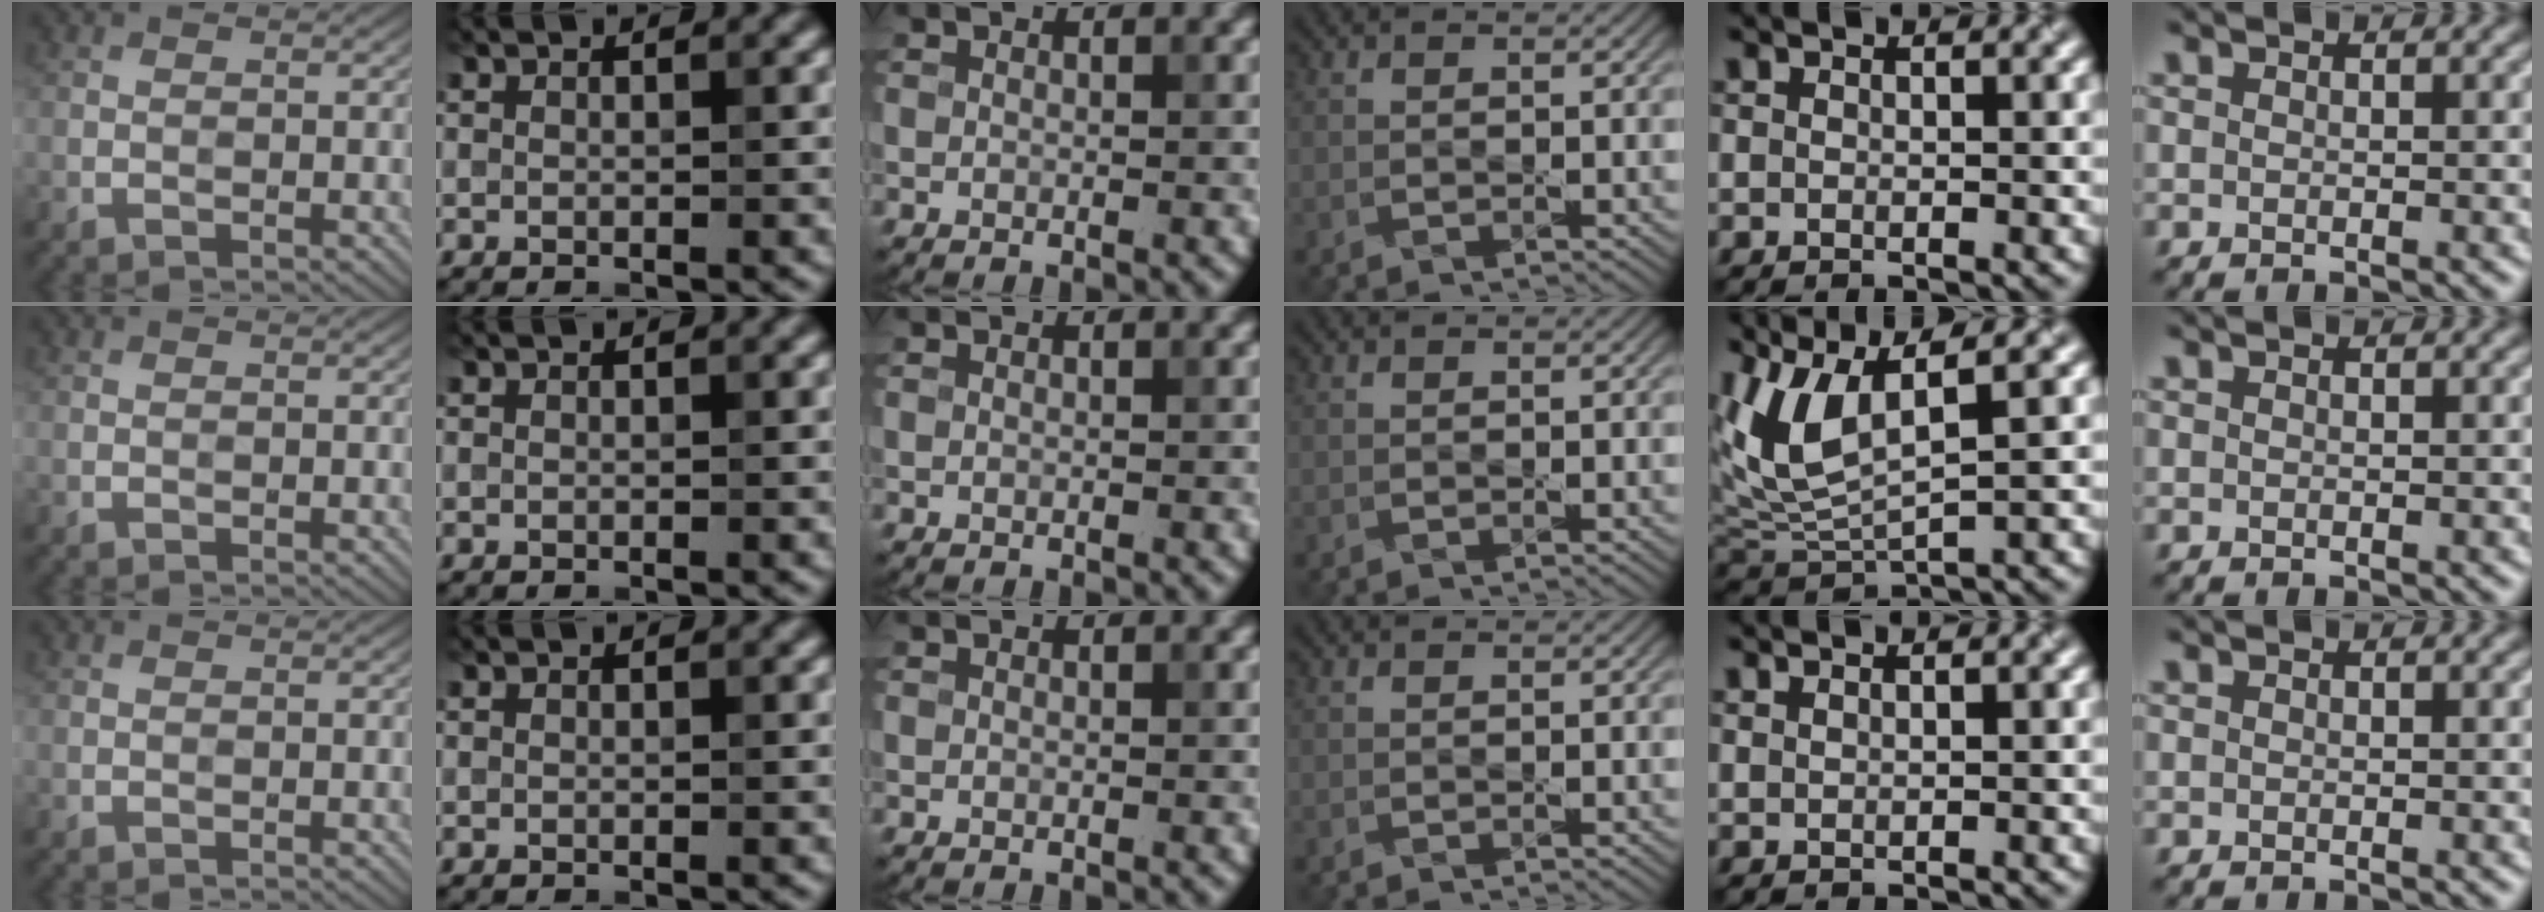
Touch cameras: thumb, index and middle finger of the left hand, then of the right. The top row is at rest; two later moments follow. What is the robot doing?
{"motion": "press", "object": "sticky note"}